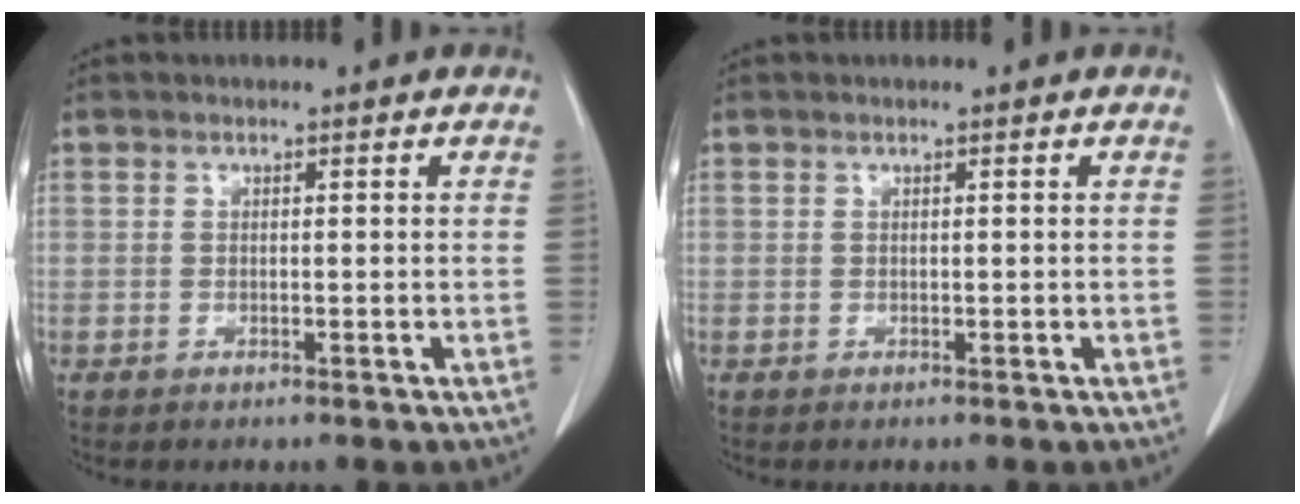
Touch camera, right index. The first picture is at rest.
{"total": 0.0}